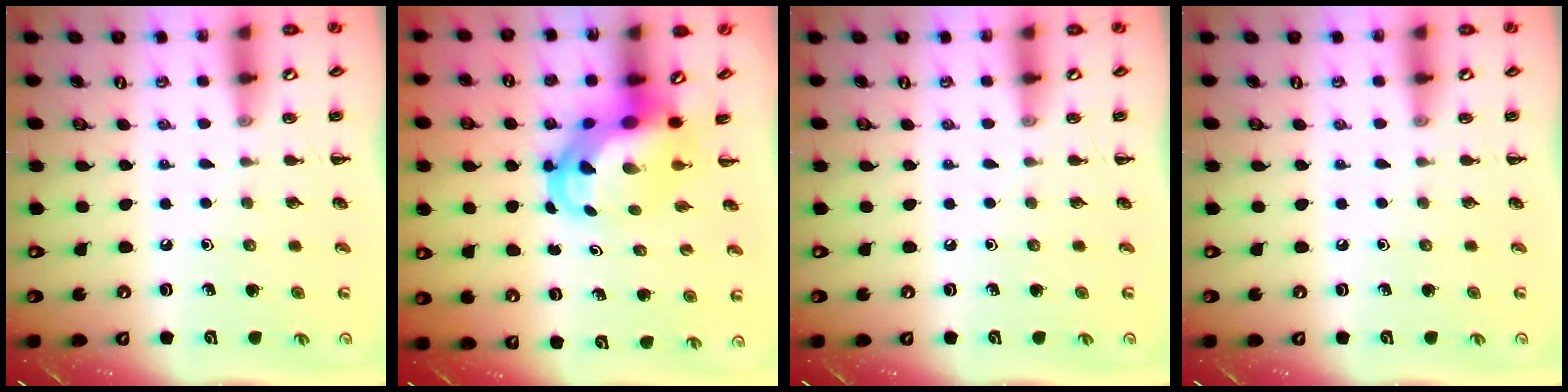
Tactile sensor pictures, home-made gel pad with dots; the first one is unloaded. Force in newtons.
{"total": 7.1, "press": 6.9, "slide": 1.6}
{"total": 0.0}
{"total": 0.0}